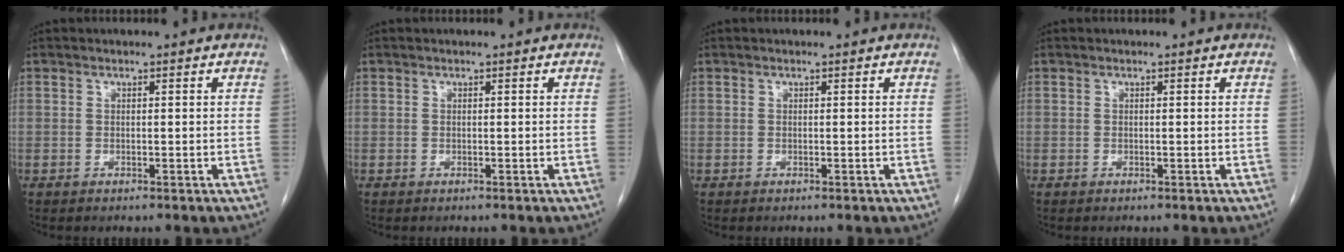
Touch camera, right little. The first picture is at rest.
{"total": 0.0}
{"total": 0.0}
{"total": 0.0}